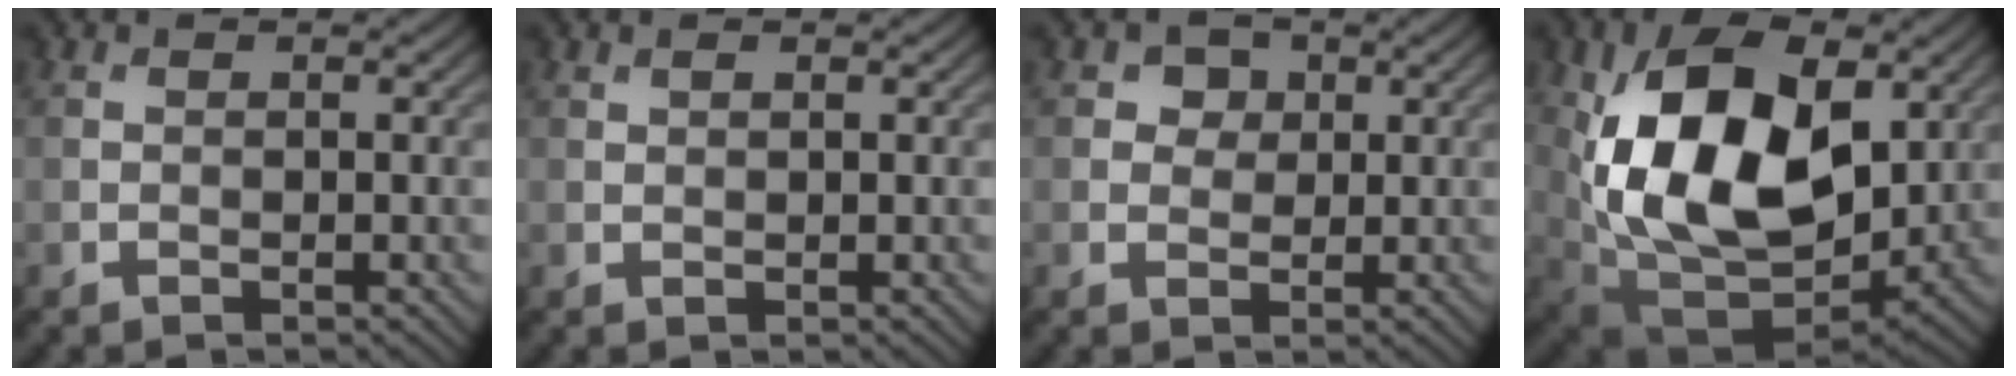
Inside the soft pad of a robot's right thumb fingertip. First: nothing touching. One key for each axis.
{"total": 0.6, "fx": 0.4, "fy": 0.2, "fz": 0.4, "tx": -0.011, "ty": 0.000, "tz": 0.009}
{"total": 2.6, "fx": 0.9, "fy": 2.2, "fz": 1.0, "tx": -0.016, "ty": -0.004, "tz": 0.012}
{"total": 17.1, "fx": 2.4, "fy": 10.7, "fz": 13.2, "tx": -0.261, "ty": -0.012, "tz": 0.051}